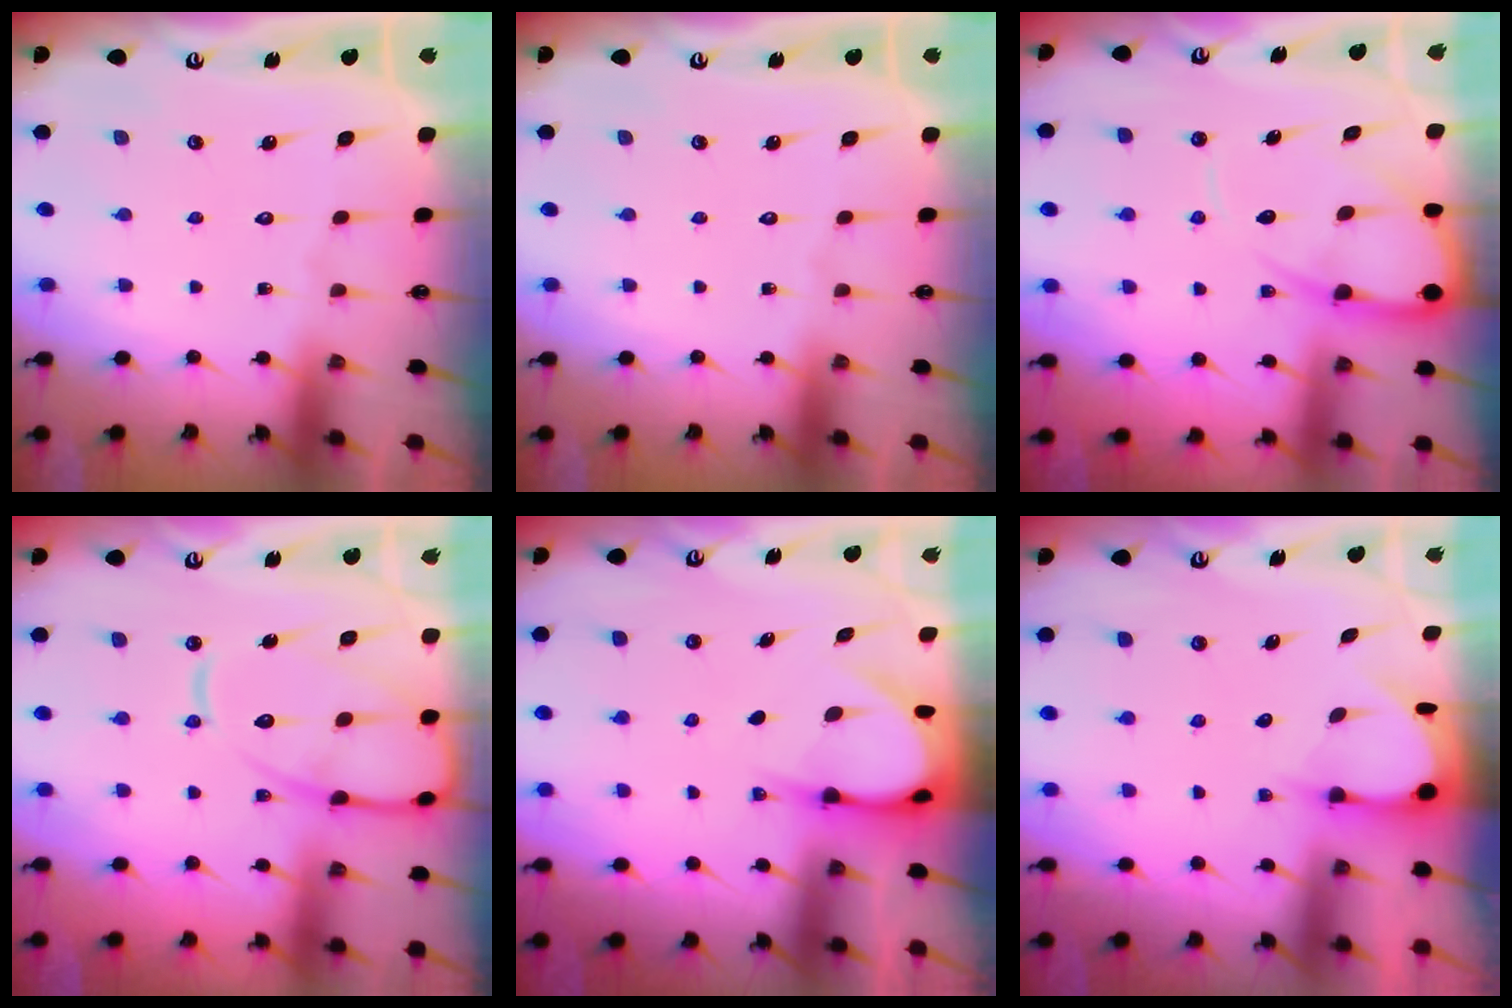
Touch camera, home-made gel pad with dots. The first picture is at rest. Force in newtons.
{"total": 0.0}
{"total": 10.4, "press": 10.4, "slide": 1.1}
{"total": 15.0, "press": 14.9, "slide": 1.5}
{"total": 6.1, "press": 6.1, "slide": 0.6}
{"total": 3.6, "press": 3.6, "slide": 0.3}